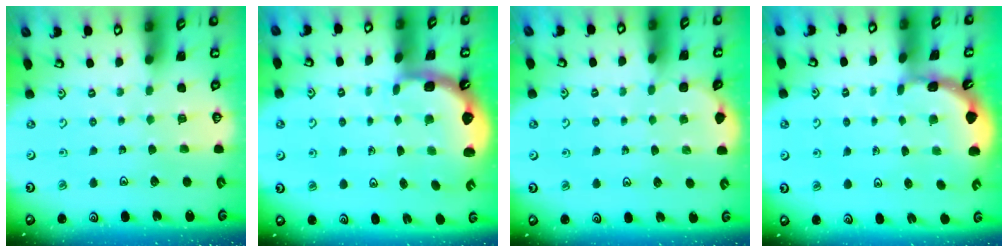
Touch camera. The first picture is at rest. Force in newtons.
{"total": 2.4, "press": 1.5, "slide": 1.9}
{"total": 2.1, "press": 2.1, "slide": 0.2}
{"total": 1.6, "press": 1.6, "slide": 0.3}